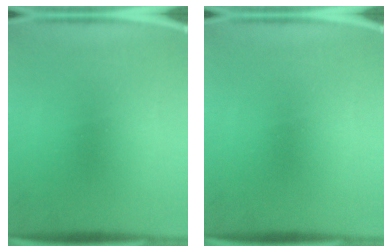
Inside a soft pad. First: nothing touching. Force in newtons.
{"total": 0.0}